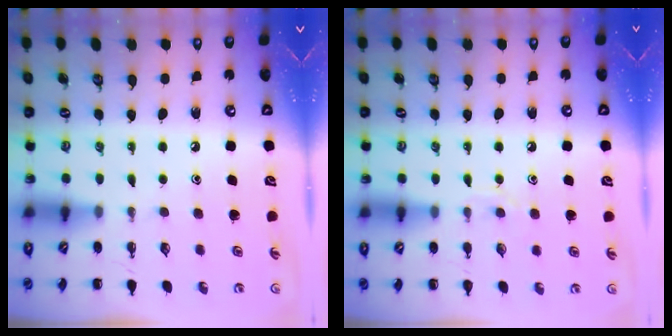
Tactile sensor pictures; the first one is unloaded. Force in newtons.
{"total": 6.3, "press": 6.1, "slide": 1.3}